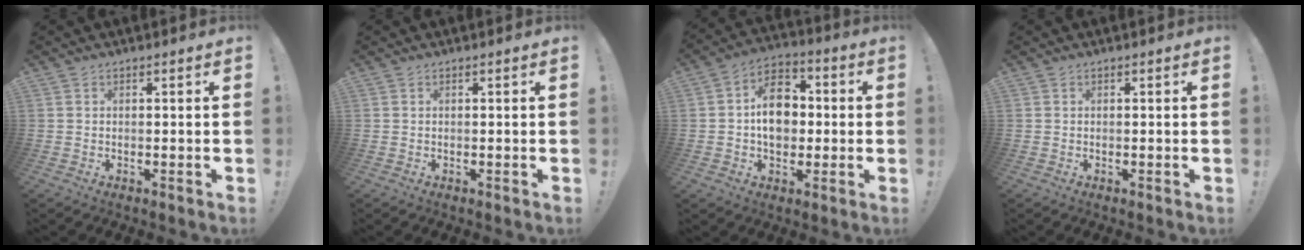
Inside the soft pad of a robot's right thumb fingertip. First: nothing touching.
{"total": 0.0}
{"total": 13.6, "force": [0.1, 10.4, 8.8], "torque": [-0.127, 0.016, 0.009]}
{"total": 0.0}